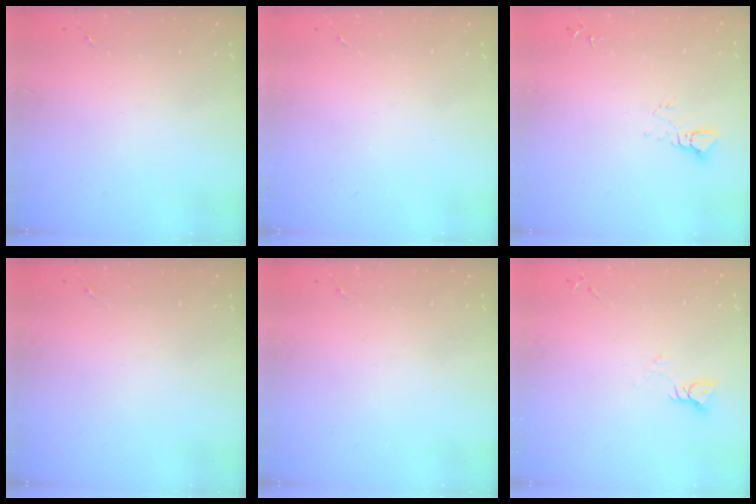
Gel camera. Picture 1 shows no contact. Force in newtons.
{"total": 0.0}
{"total": 3.4, "press": 3.4, "slide": 0.2}
{"total": 0.0}
{"total": 0.0}
{"total": 3.8, "press": 3.8, "slide": 0.4}